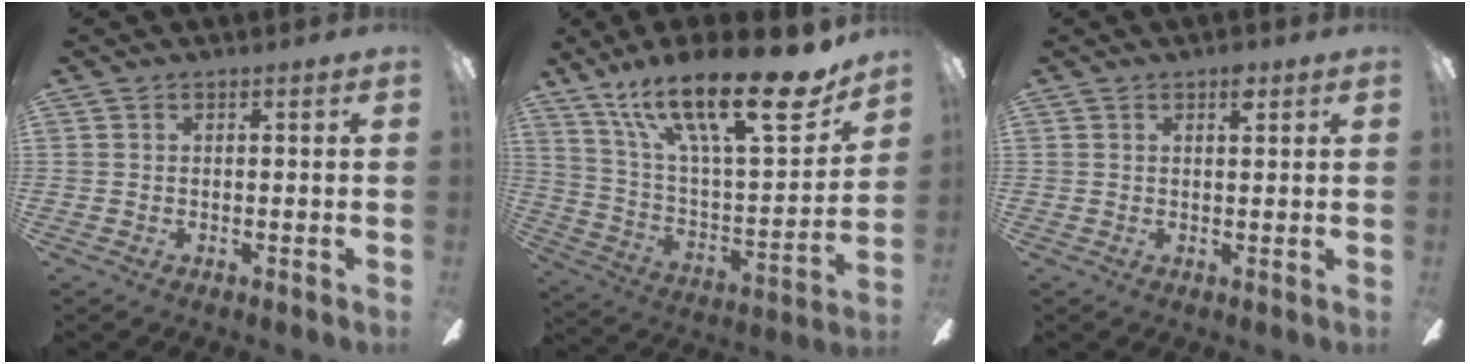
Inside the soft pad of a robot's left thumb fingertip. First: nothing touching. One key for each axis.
{"total": 26.7, "fx": 17.6, "fy": 7.9, "fz": 18.6, "tx": -0.293, "ty": -0.098, "tz": 0.290}
{"total": 2.5, "fx": 1.7, "fy": 0.9, "fz": 1.7, "tx": -0.013, "ty": -0.006, "tz": 0.024}